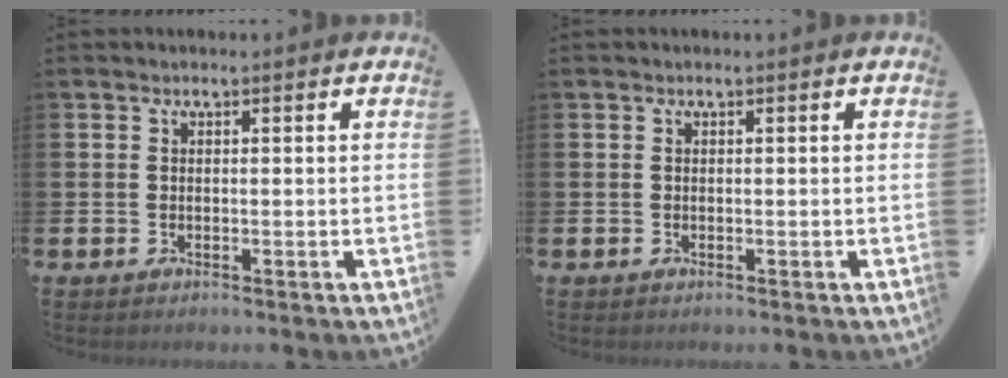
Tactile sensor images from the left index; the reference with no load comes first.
{"total": 0.0}